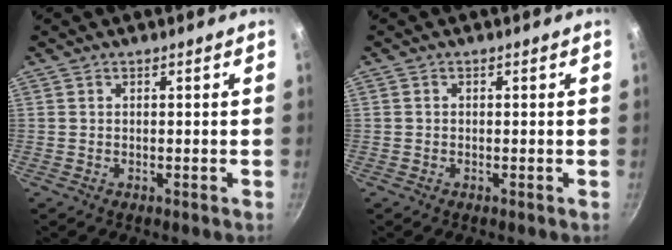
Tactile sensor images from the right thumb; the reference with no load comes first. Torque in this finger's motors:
{"motor_torque": [-0.29, 0.08, -0.24, 0.12, 0.08]}